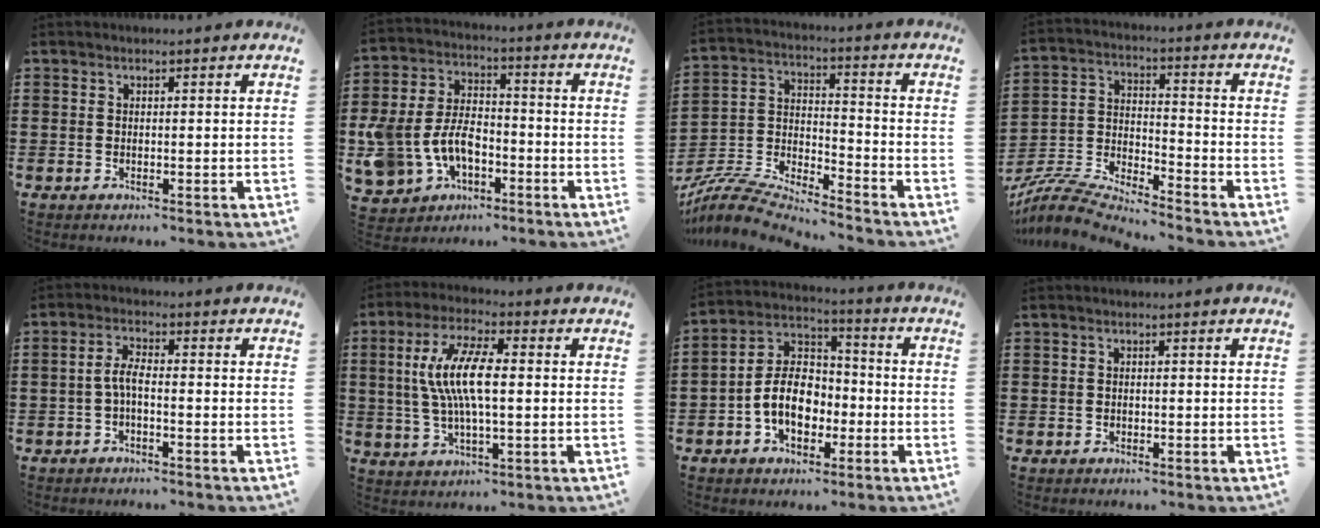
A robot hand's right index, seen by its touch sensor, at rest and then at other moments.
{"total": 9.0, "force": [-2.8, 6.6, 5.4], "torque": [-0.157, 0.007, -0.058]}
{"total": 7.1, "force": [-6.8, 0.9, 1.8], "torque": [-0.061, -0.008, -0.144]}
{"total": 6.1, "force": [-6.0, 0.5, 1.4], "torque": [-0.053, -0.015, -0.127]}
{"total": 3.2, "force": [-1.0, 0.9, 2.9], "torque": [-0.078, -0.002, -0.027]}
{"total": 9.7, "force": [0.5, 3.1, 9.2], "torque": [-0.196, 0.001, 0.001]}
{"total": 9.1, "force": [-2.5, 6.3, 6.1], "torque": [-0.139, 0.008, -0.054]}
{"total": 0.7, "force": [-0.3, 0.6, 0.1], "torque": [-0.002, 0.004, -0.007]}